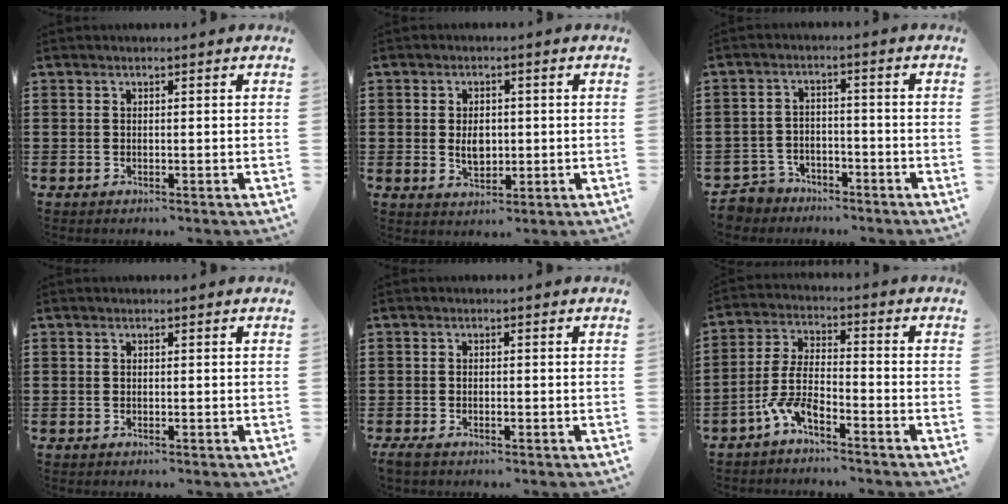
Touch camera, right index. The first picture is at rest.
{"total": 3.7, "force": [0.0, 2.6, 2.6], "torque": [-0.047, 0.004, -0.004]}
{"total": 3.8, "force": [-3.5, 1.5, 0.0], "torque": [-0.016, 0.003, -0.077]}
{"total": 0.0}
{"total": 1.2, "force": [-0.7, 0.5, 0.8], "torque": [-0.023, -0.004, -0.016]}
{"total": 6.2, "force": [-4.2, 1.7, 4.2], "torque": [-0.115, -0.008, -0.090]}